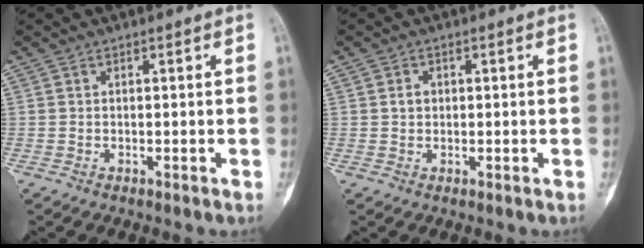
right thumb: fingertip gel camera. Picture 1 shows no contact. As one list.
[{"total": 1.8, "force": [0.3, 1.5, 1.0], "torque": [-0.012, 0.004, 0.005]}]